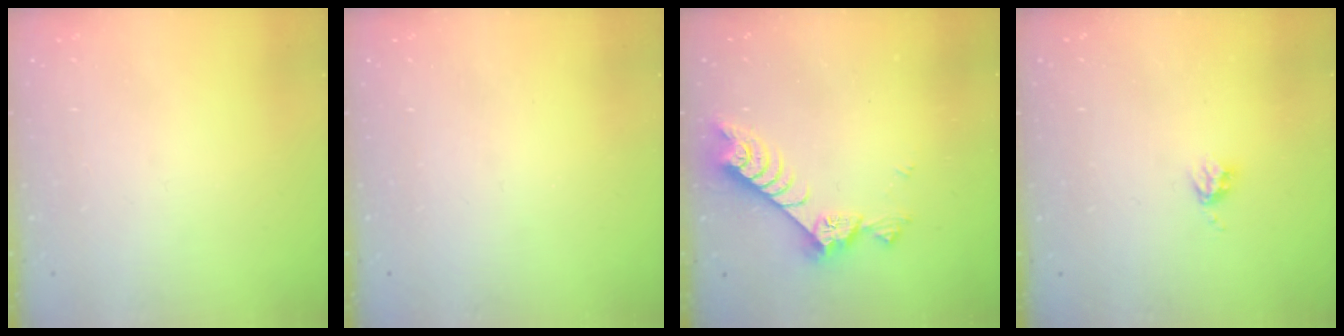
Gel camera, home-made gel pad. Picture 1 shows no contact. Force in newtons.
{"total": 0.0}
{"total": 7.6, "press": 7.5, "slide": 1.0}
{"total": 3.8, "press": 3.8, "slide": 0.4}